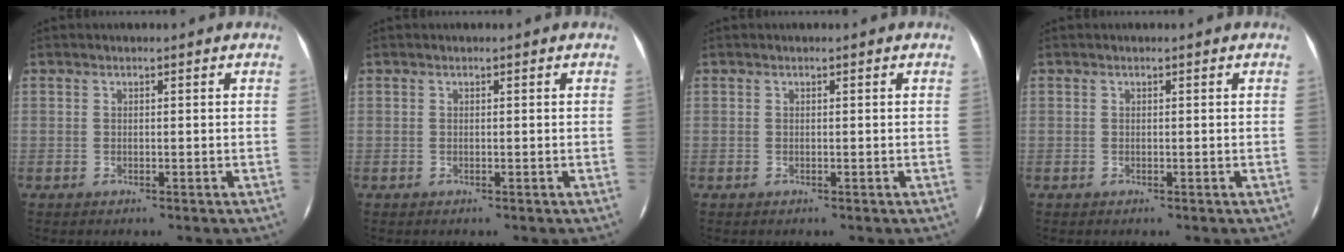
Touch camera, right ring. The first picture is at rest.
{"total": 0.0}
{"total": 0.0}
{"total": 0.0}